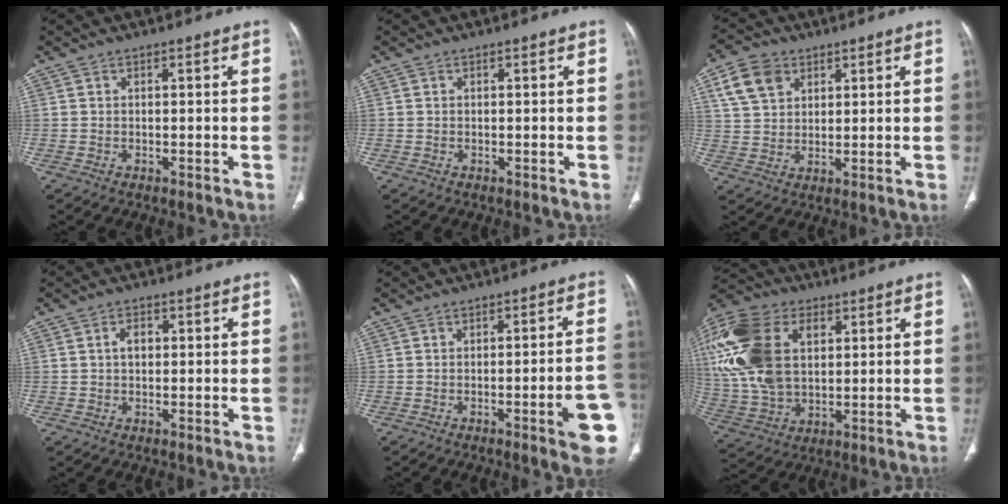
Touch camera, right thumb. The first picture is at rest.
{"total": 0.0}
{"total": 8.4, "force": [4.1, 6.1, 4.2], "torque": [-0.061, -0.007, 0.081]}
{"total": 2.9, "force": [0.5, 2.0, 2.1], "torque": [-0.031, 0.007, 0.009]}
{"total": 8.9, "force": [-3.4, 1.2, 8.1], "torque": [-0.094, 0.019, -0.041]}
{"total": 26.0, "force": [7.0, 16.8, 18.6], "torque": [-0.424, 0.017, 0.136]}